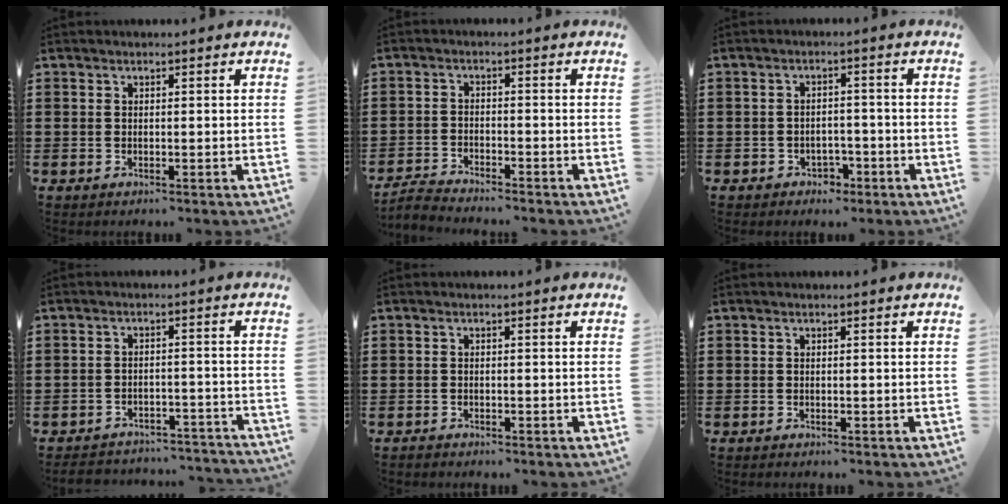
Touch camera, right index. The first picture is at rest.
{"total": 3.0, "force": [-3.0, 0.0, 0.0], "torque": [-0.010, -0.001, -0.066]}
{"total": 2.5, "force": [-1.7, 1.7, 0.6], "torque": [-0.017, 0.002, -0.037]}
{"total": 3.5, "force": [-3.5, 0.4, 0.1], "torque": [-0.006, 0.002, -0.073]}
{"total": 1.0, "force": [-1.0, 0.1, -0.2], "torque": [0.003, 0.001, -0.022]}
{"total": 0.5, "force": [-0.5, -0.1, -0.1], "torque": [0.001, -0.004, -0.010]}